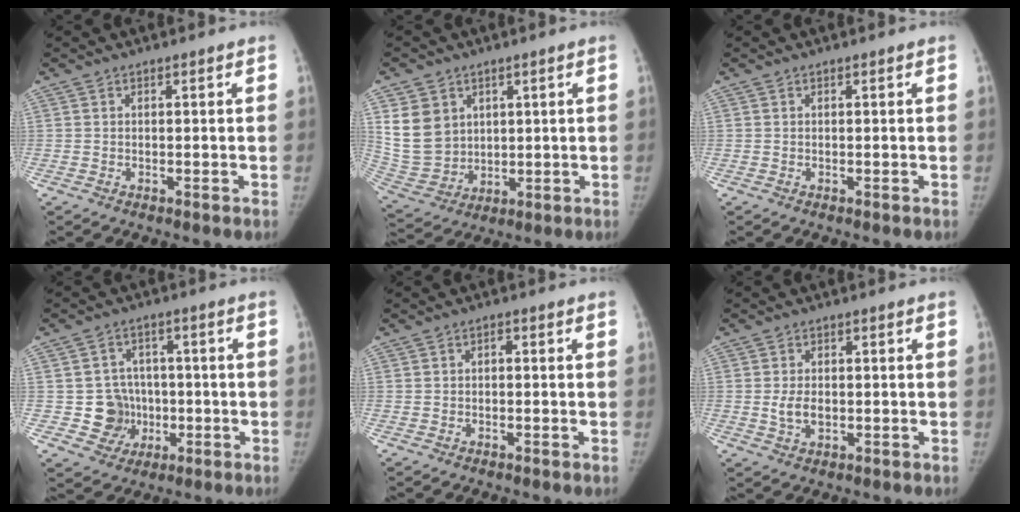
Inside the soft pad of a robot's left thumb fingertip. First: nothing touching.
{"total": 11.6, "force": [4.0, 9.5, 5.3], "torque": [-0.080, -0.017, 0.102]}
{"total": 0.0}
{"total": 7.8, "force": [-1.2, 7.5, 1.9], "torque": [0.013, 0.018, -0.013]}
{"total": 1.1, "force": [-0.2, 0.9, 0.6], "torque": [-0.003, 0.004, -0.007]}
{"total": 3.9, "force": [-0.4, 2.6, 2.9], "torque": [-0.051, -0.001, -0.004]}